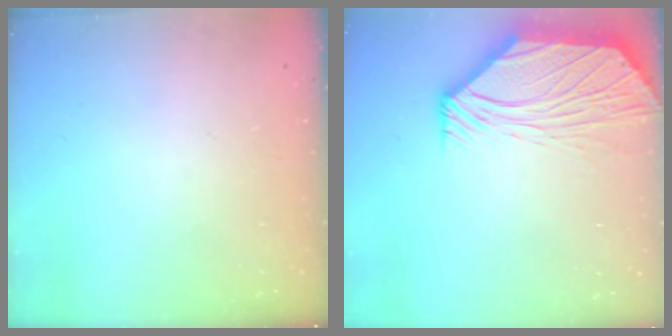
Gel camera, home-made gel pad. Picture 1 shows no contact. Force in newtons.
{"total": 12.0, "press": 11.8, "slide": 2.0}